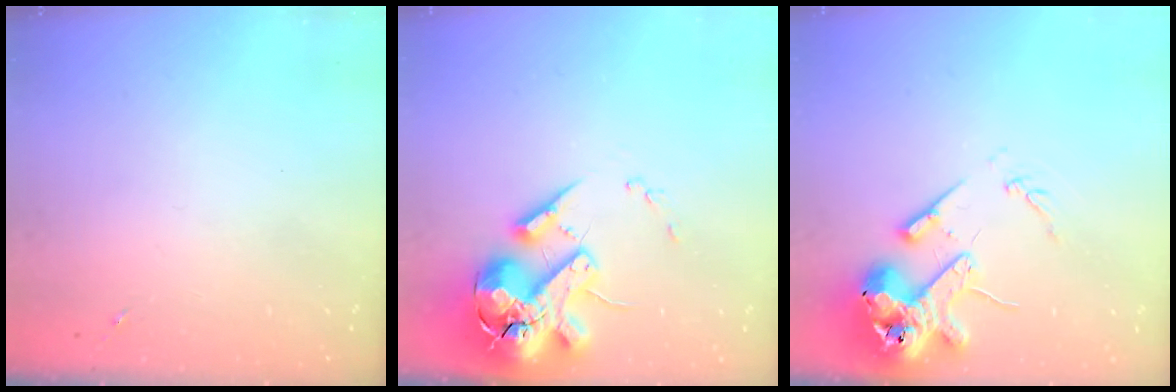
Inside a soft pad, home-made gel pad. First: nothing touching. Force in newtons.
{"total": 20.7, "press": 20.4, "slide": 3.5}
{"total": 16.3, "press": 16.0, "slide": 2.6}